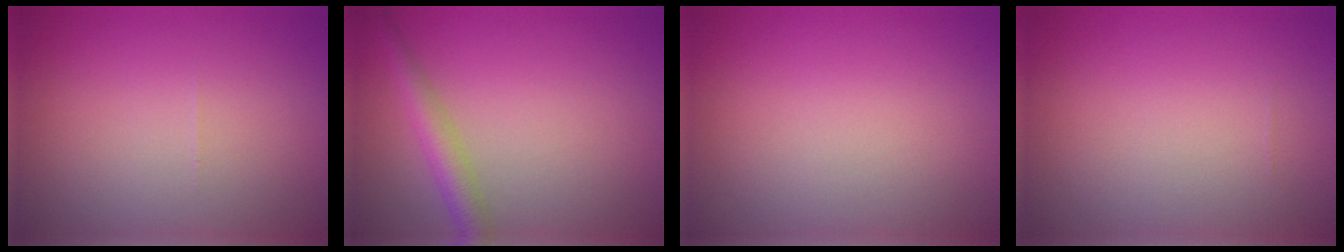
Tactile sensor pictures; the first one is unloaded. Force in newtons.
{"total": 3.1, "press": 3.1, "slide": 0.1}
{"total": 0.0}
{"total": 0.0}